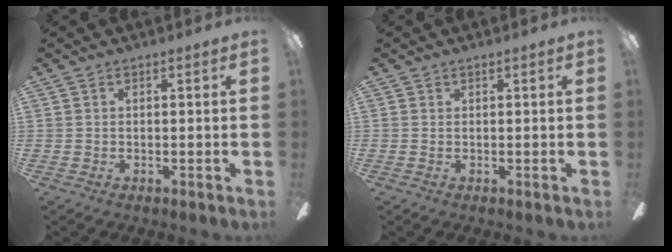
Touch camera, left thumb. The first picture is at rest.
{"total": 0.0}